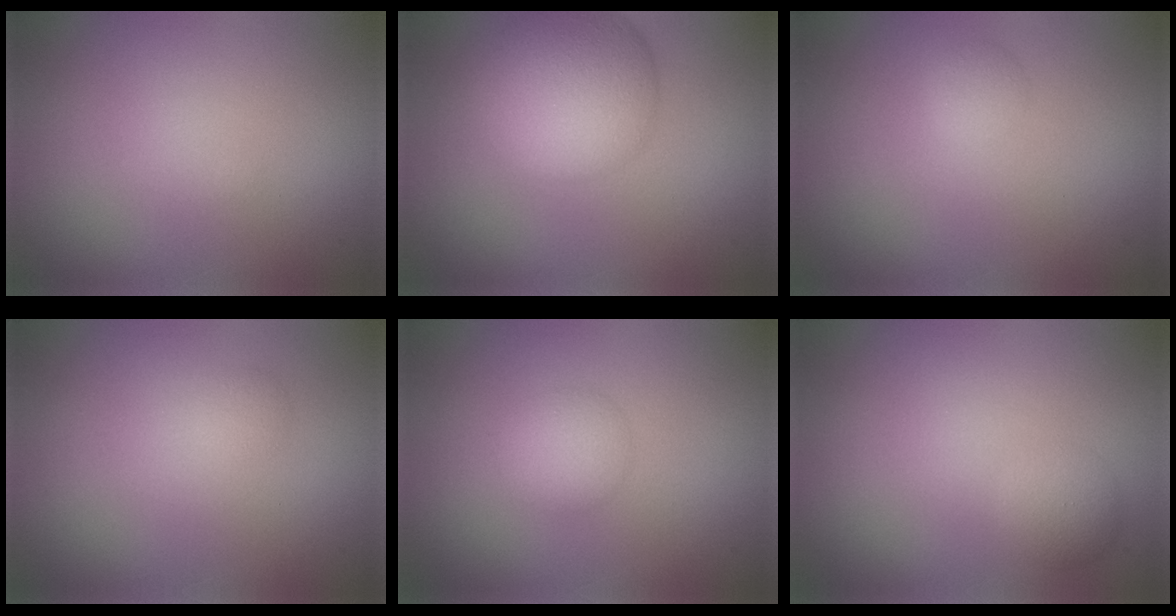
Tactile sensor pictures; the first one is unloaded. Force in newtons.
{"total": 7.2, "press": 7.2, "slide": 0.5}
{"total": 0.9, "press": 0.9, "slide": 0.1}
{"total": 0.7, "press": 0.7, "slide": 0.0}
{"total": 2.0, "press": 2.0, "slide": 0.1}
{"total": 1.6, "press": 1.6, "slide": 0.1}